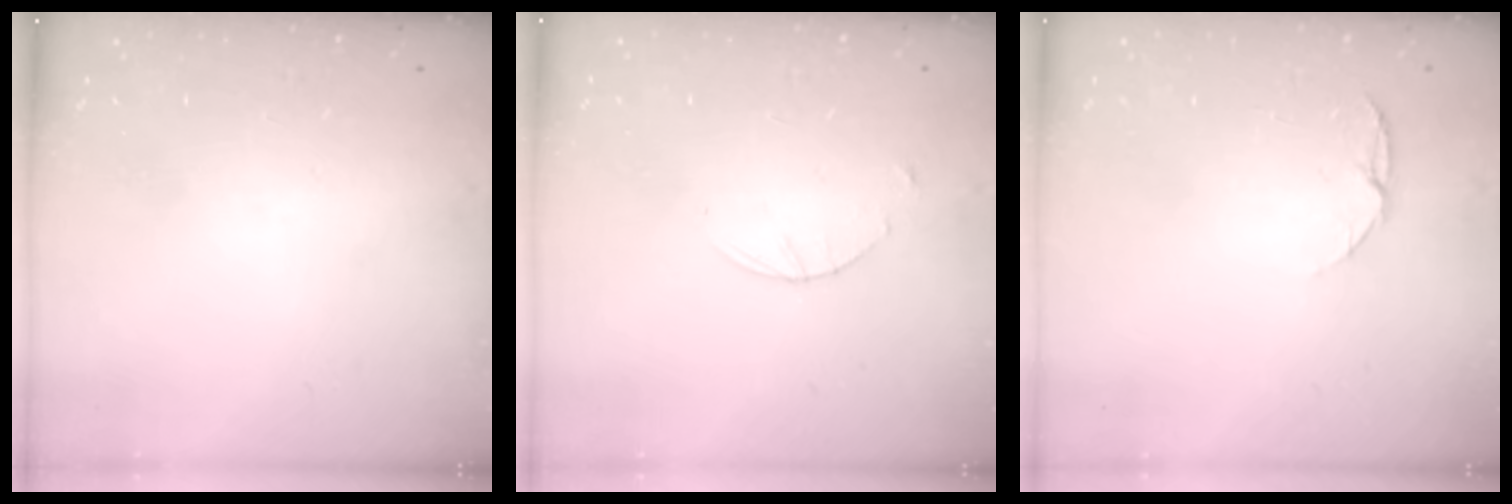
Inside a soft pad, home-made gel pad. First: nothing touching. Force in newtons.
{"total": 1.6, "press": 1.6, "slide": 0.2}
{"total": 4.9, "press": 4.8, "slide": 0.6}